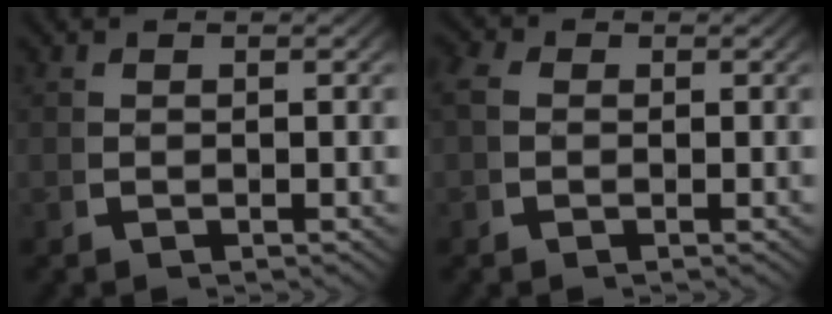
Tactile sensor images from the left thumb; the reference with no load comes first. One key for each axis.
{"total": 1.6, "fx": 0.2, "fy": 1.4, "fz": 0.8, "tx": -0.020, "ty": 0.001, "tz": 0.000}